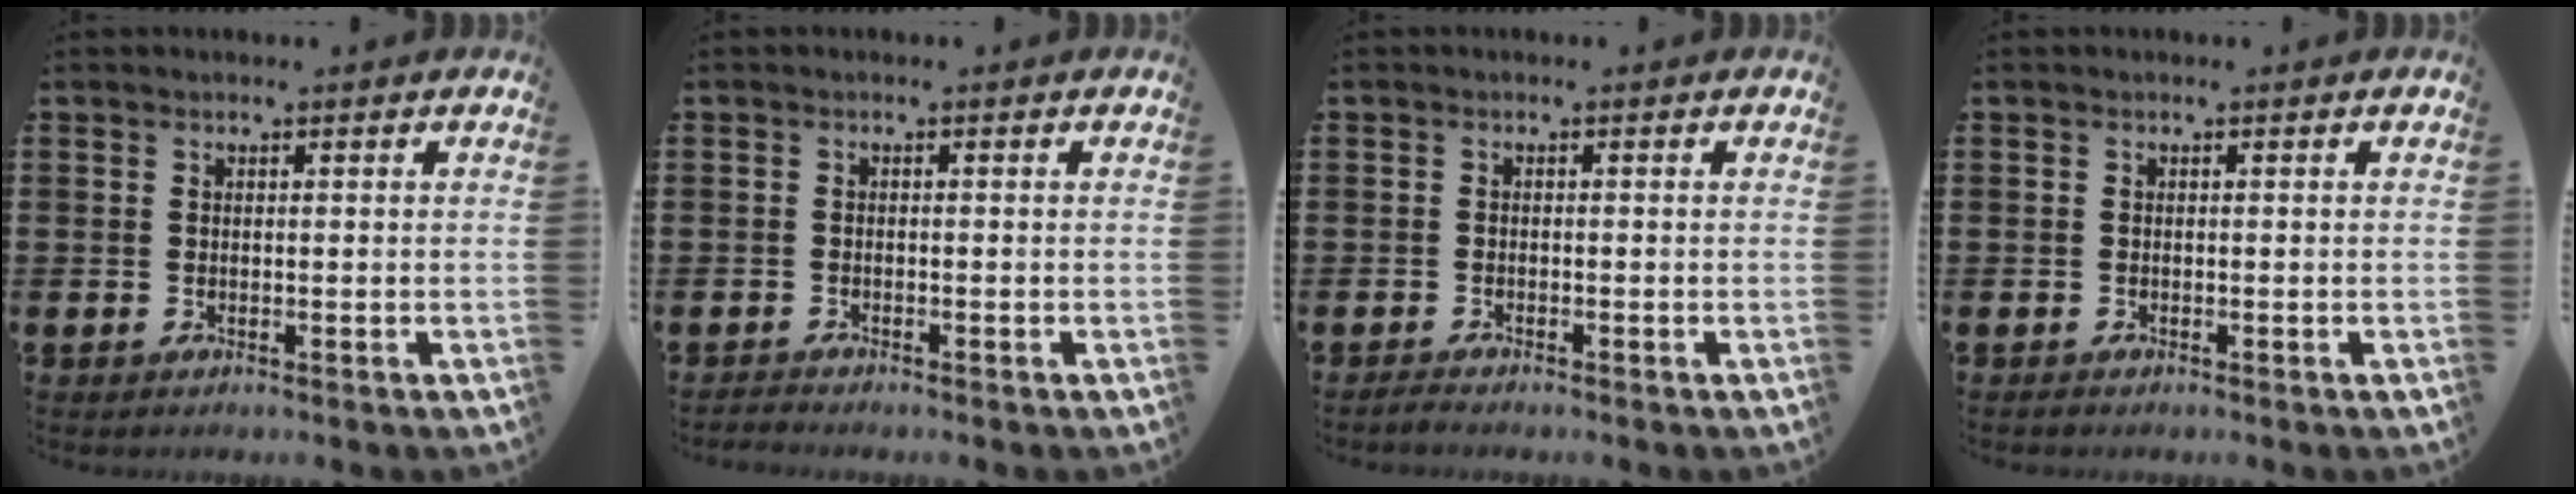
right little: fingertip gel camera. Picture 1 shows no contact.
{"total": 0.7, "force": [-0.7, 0.0, 0.1], "torque": [-0.003, -0.002, -0.015]}
{"total": 0.8, "force": [-0.7, 0.0, 0.4], "torque": [-0.008, -0.002, -0.013]}
{"total": 0.0}